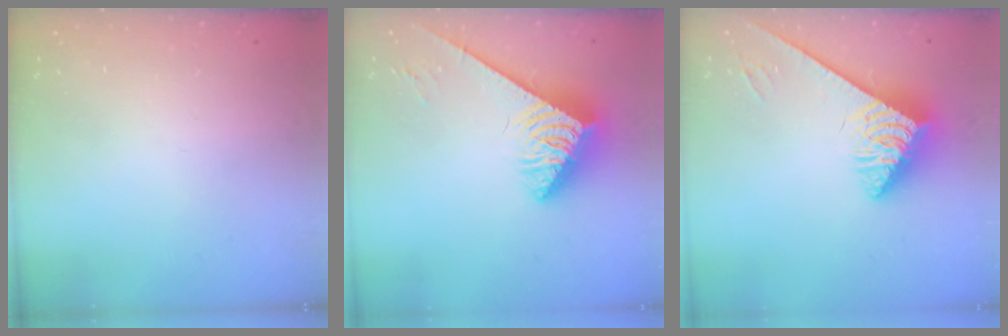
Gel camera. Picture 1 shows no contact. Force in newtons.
{"total": 3.9, "press": 3.8, "slide": 0.8}
{"total": 3.7, "press": 3.6, "slide": 0.5}